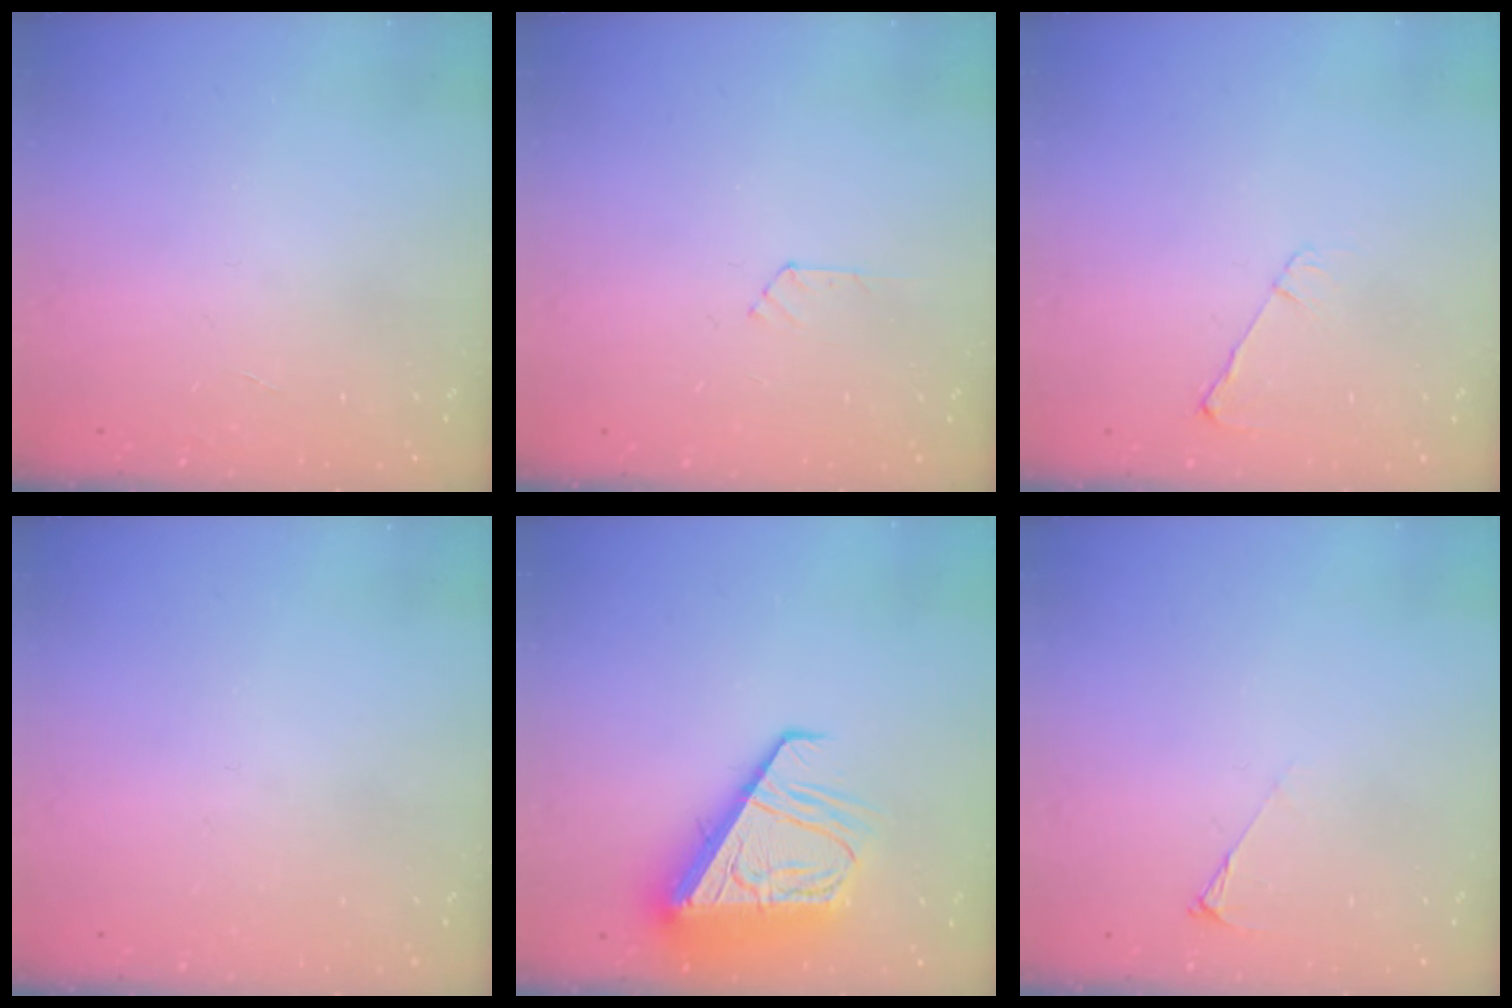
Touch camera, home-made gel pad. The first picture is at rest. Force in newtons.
{"total": 2.8, "press": 2.7, "slide": 0.5}
{"total": 3.9, "press": 3.9, "slide": 0.6}
{"total": 0.0}
{"total": 12.5, "press": 12.4, "slide": 1.6}
{"total": 4.0, "press": 4.0, "slide": 0.7}